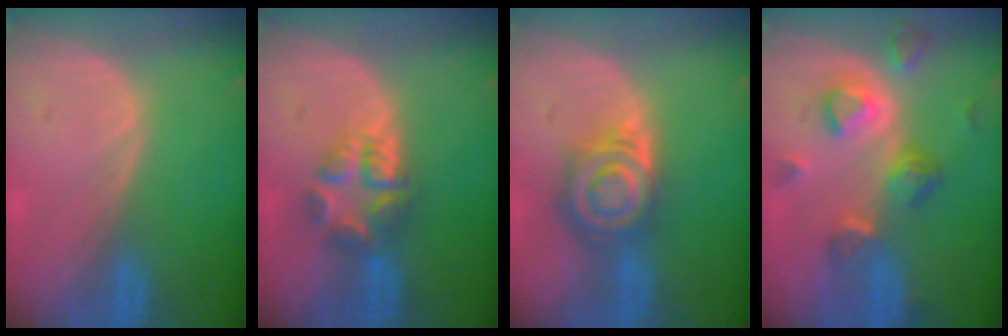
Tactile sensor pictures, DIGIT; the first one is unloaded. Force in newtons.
{"total": 5.7, "press": 5.3, "slide": 2.0}
{"total": 8.0, "press": 7.0, "slide": 3.8}
{"total": 8.1, "press": 7.2, "slide": 3.7}